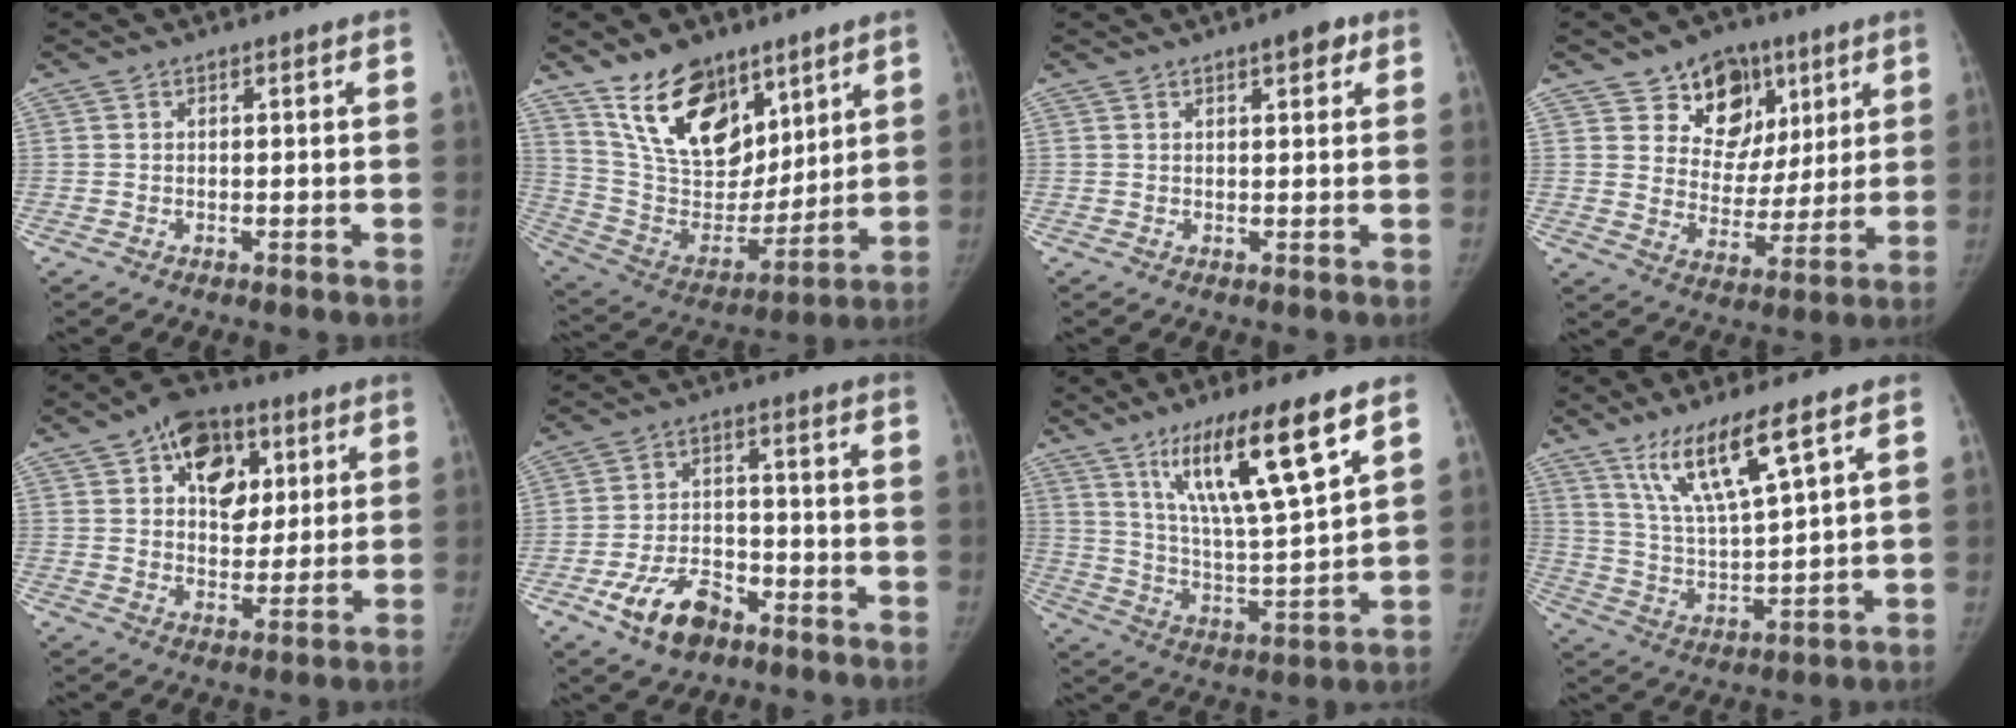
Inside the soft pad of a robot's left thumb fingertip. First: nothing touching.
{"total": 19.4, "force": [12.2, 11.1, 10.1], "torque": [-0.123, -0.067, 0.233]}
{"total": 3.2, "force": [1.8, 1.2, 2.4], "torque": [-0.021, -0.004, 0.021]}
{"total": 13.4, "force": [7.3, 9.9, 5.1], "torque": [-0.026, -0.027, 0.119]}
{"total": 13.3, "force": [5.4, 9.0, 8.1], "torque": [-0.072, -0.008, 0.082]}
{"total": 10.5, "force": [-6.1, 6.1, 5.9], "torque": [-0.092, 0.033, -0.104]}
{"total": 17.7, "force": [10.2, 2.3, 14.3], "torque": [-0.239, -0.051, 0.188]}
{"total": 12.4, "force": [7.5, 1.8, 9.7], "torque": [-0.181, -0.038, 0.154]}